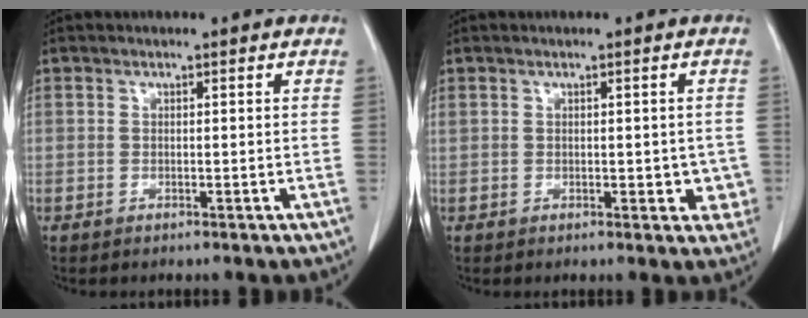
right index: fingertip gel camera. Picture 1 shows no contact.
{"total": 4.0, "force": [-0.2, 2.2, 3.3], "torque": [-0.034, 0.009, 0.006]}